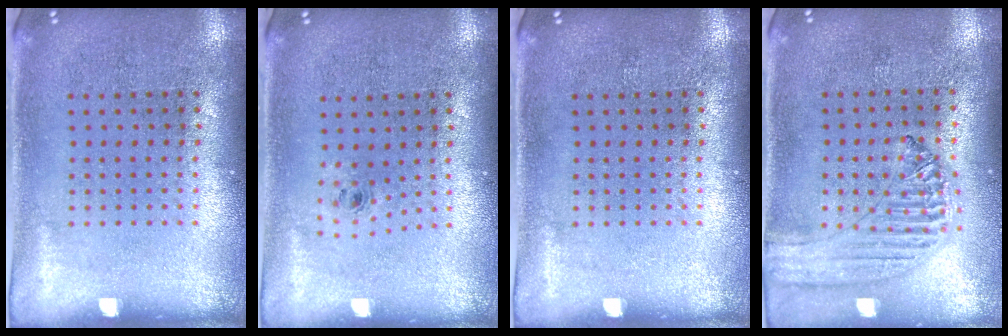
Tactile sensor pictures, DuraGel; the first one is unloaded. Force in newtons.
{"total": 0.5, "press": 0.2, "slide": 0.5}
{"total": 0.0}
{"total": 1.3, "press": 1.3, "slide": 0.1}